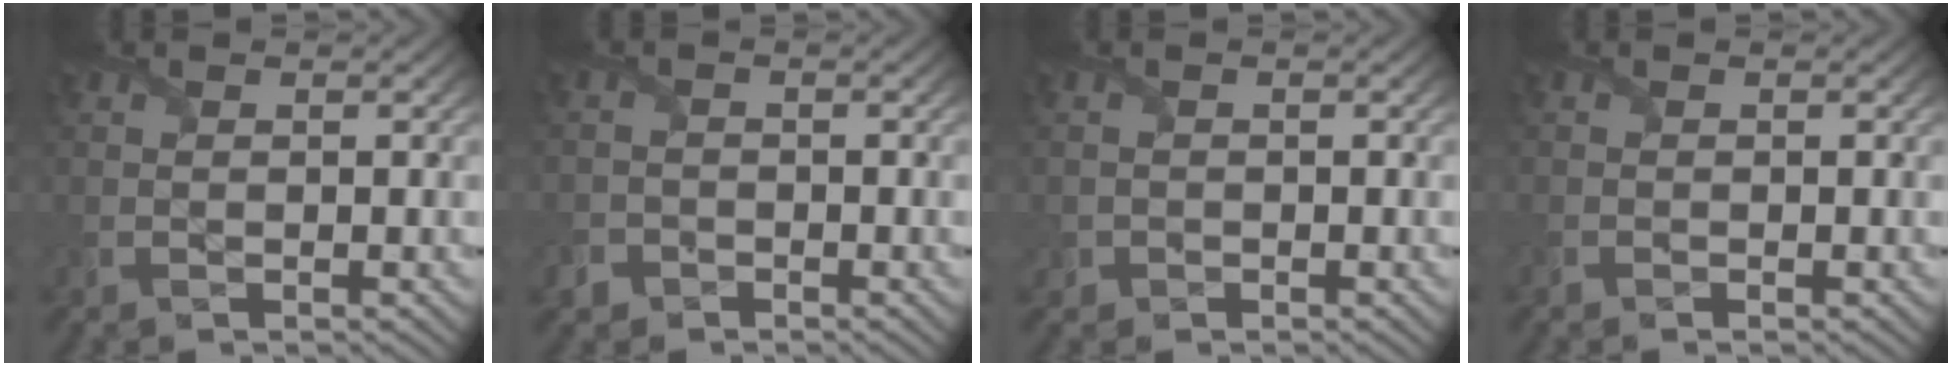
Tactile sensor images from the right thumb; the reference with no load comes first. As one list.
[{"total": 2.1, "force": [-1.4, 1.5, 0.3], "torque": [-0.002, -0.004, -0.033]}, {"total": 1.1, "force": [-0.2, 1.1, 0.2], "torque": [-0.006, -0.009, -0.006]}, {"total": 0.0}]